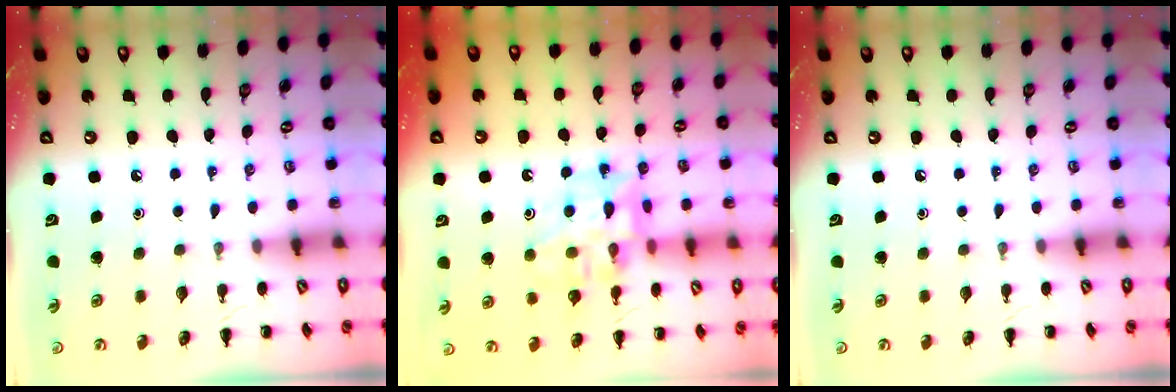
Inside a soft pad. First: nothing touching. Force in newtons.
{"total": 13.4, "press": 13.3, "slide": 2.0}
{"total": 0.0}